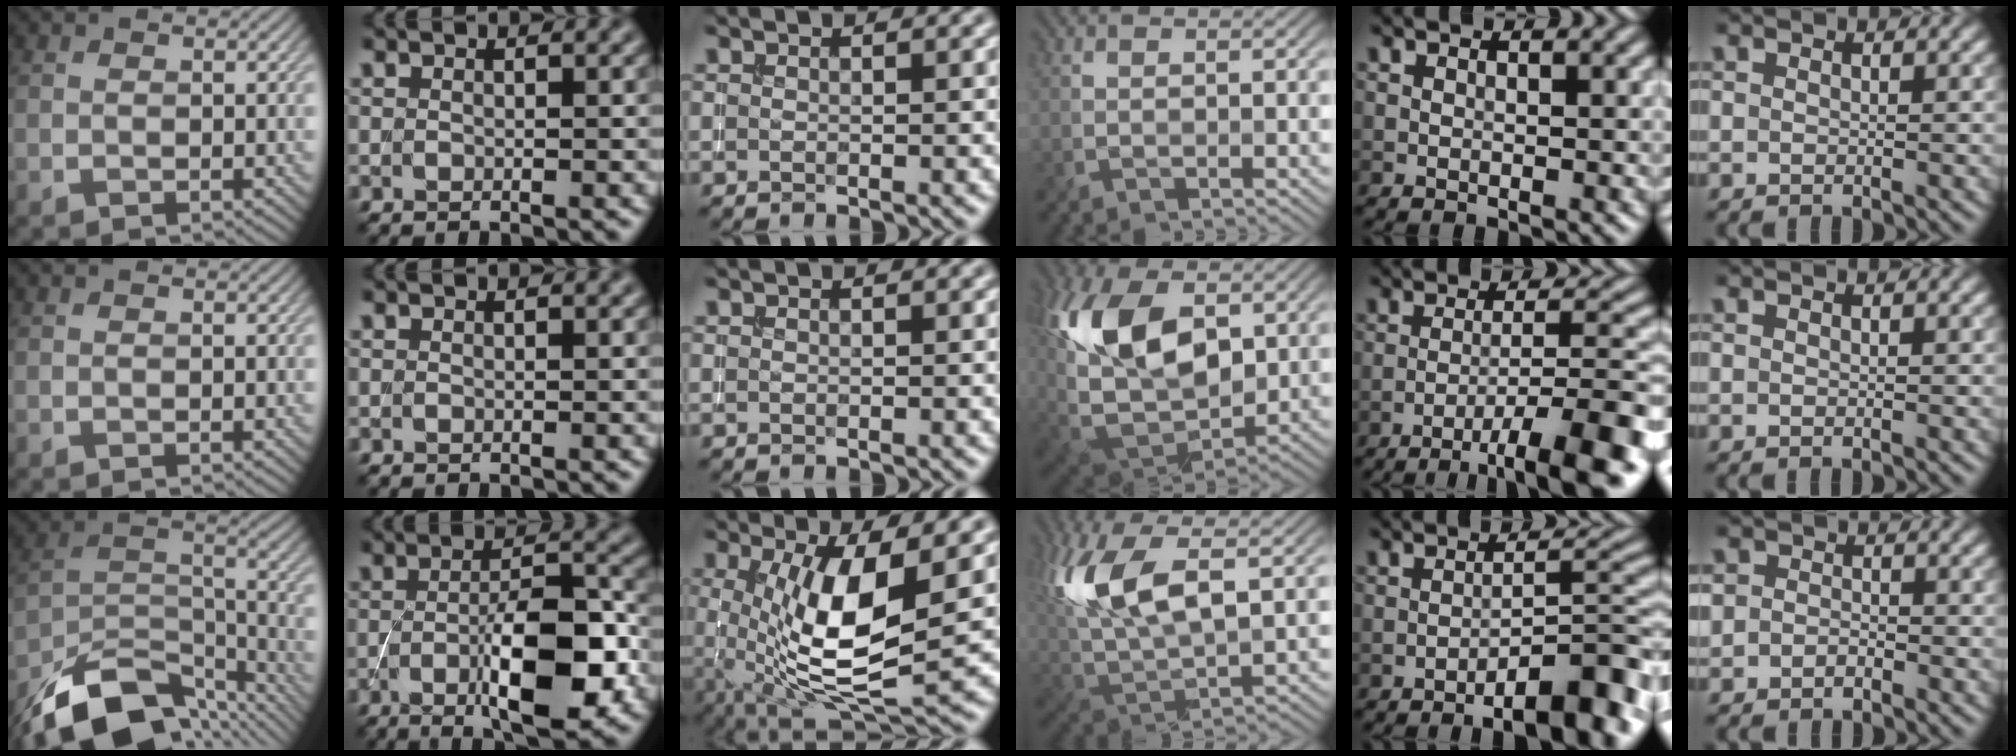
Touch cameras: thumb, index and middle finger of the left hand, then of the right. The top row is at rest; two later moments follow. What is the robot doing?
{"motion": "extract", "object": "backpack"}